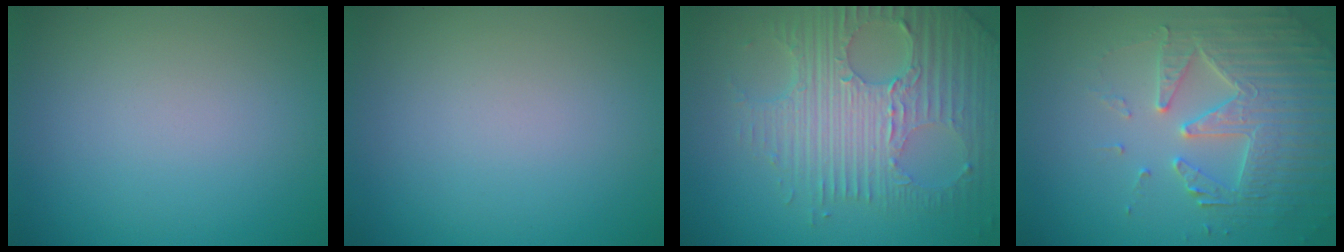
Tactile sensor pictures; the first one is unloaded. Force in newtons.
{"total": 0.0}
{"total": 8.0, "press": 5.6, "slide": 5.8}
{"total": 4.5, "press": 4.4, "slide": 0.6}